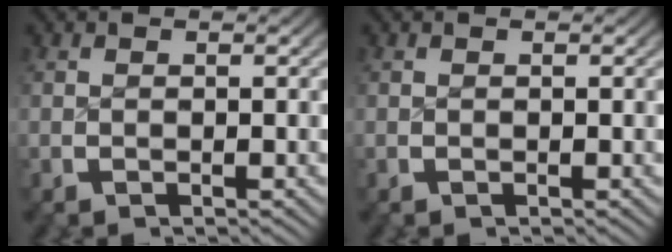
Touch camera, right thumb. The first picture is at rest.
{"total": 0.0}